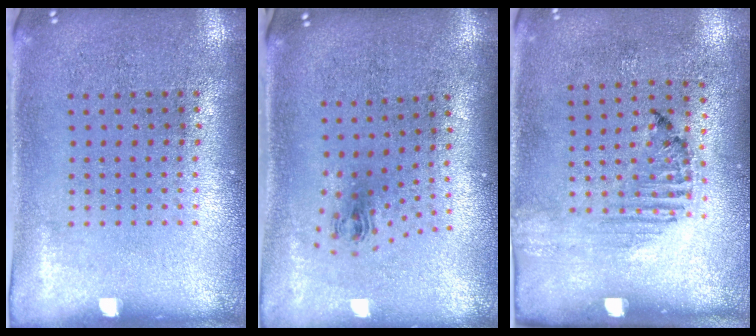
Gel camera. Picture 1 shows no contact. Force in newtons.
{"total": 1.0, "press": 0.4, "slide": 0.9}
{"total": 1.3, "press": 1.1, "slide": 0.6}